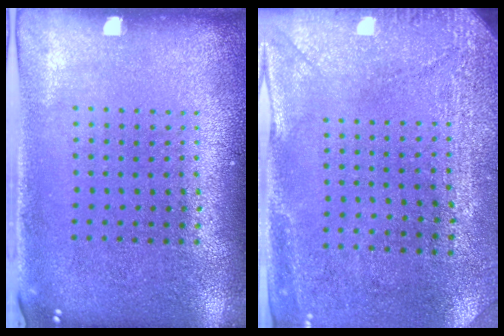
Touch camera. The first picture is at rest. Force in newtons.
{"total": 2.9, "press": 2.4, "slide": 1.6}